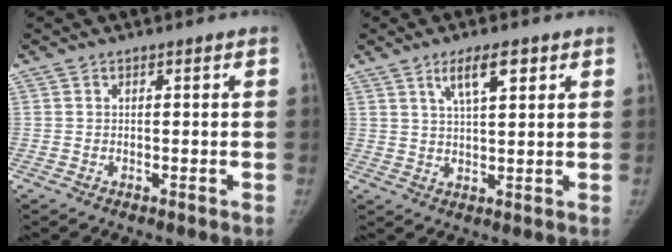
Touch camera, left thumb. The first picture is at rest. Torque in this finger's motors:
{"motor_torque": [0.05, 0.17, 0.33, 0.38, -0.02]}